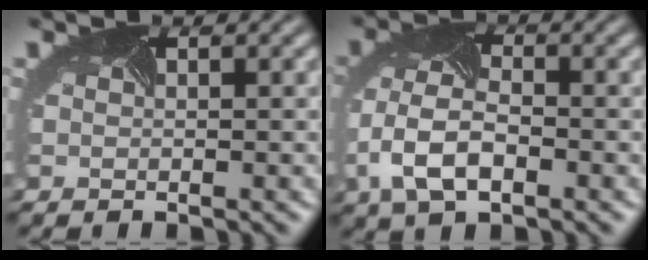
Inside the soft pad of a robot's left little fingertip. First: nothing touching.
{"total": 6.0, "force": [-2.1, 3.3, 4.5], "torque": [-0.108, -0.004, -0.047]}